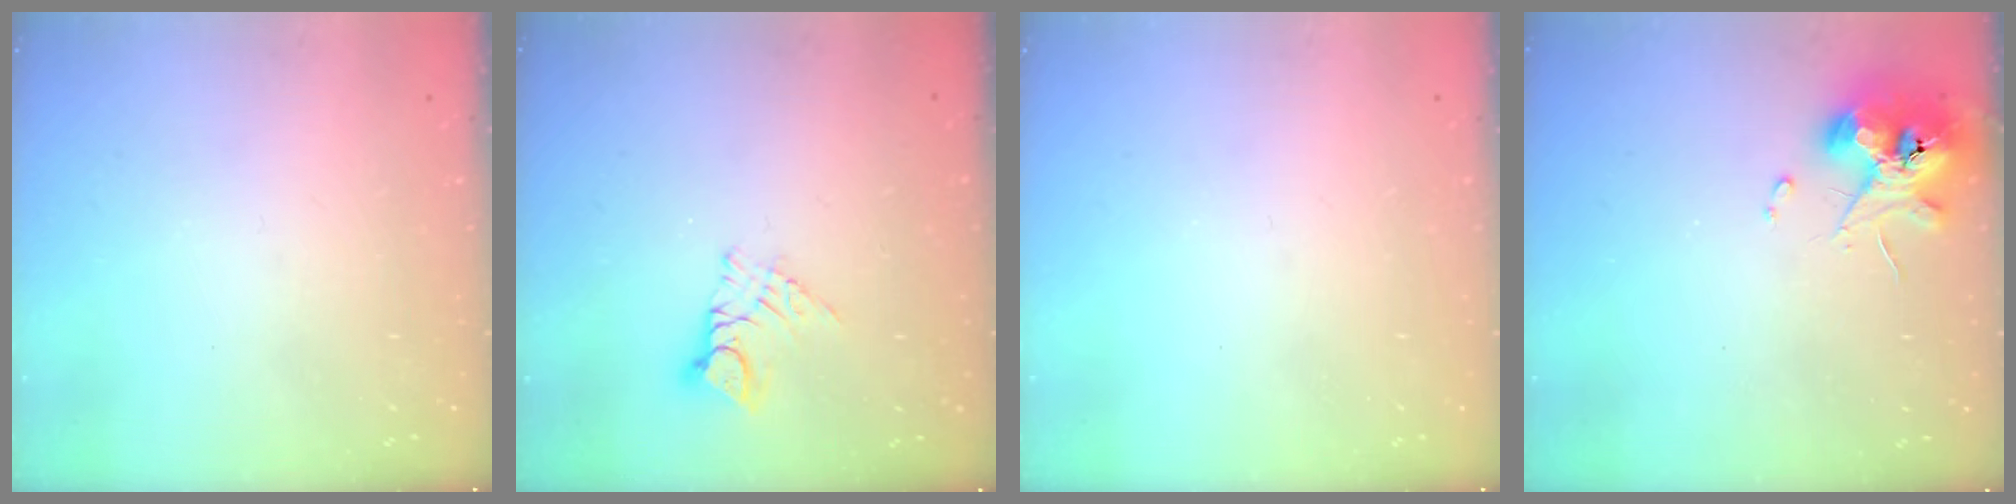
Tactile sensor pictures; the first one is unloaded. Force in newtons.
{"total": 7.5, "press": 7.5, "slide": 0.7}
{"total": 0.0}
{"total": 10.8, "press": 10.7, "slide": 1.4}